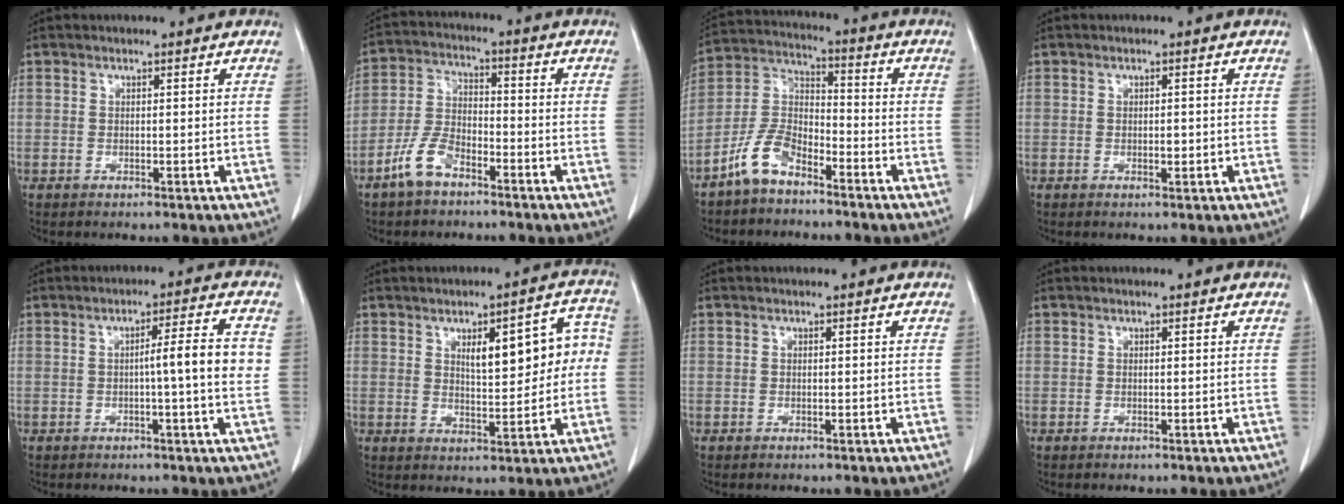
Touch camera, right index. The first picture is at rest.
{"total": 7.3, "force": [-4.7, 3.6, 4.3], "torque": [-0.102, 0.007, -0.093]}
{"total": 8.3, "force": [-5.9, 3.8, 4.4], "torque": [-0.104, 0.013, -0.122]}
{"total": 1.3, "force": [-0.2, 0.6, 1.2], "torque": [-0.019, -0.001, -0.001]}
{"total": 6.5, "force": [-0.1, -0.3, 6.5], "torque": [-0.093, 0.006, -0.004]}
{"total": 9.9, "force": [1.8, 3.7, 9.0], "torque": [-0.112, 0.032, 0.029]}
{"total": 0.0}
{"total": 0.0}